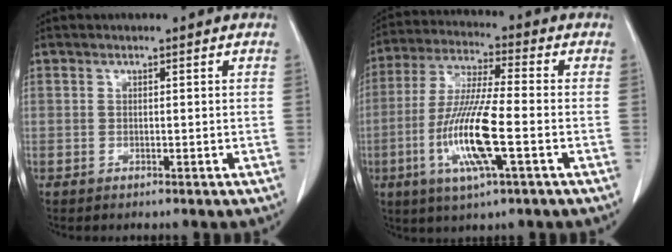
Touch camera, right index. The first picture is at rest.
{"total": 13.1, "force": [-3.7, 1.0, 12.5], "torque": [-0.257, -0.014, -0.072]}